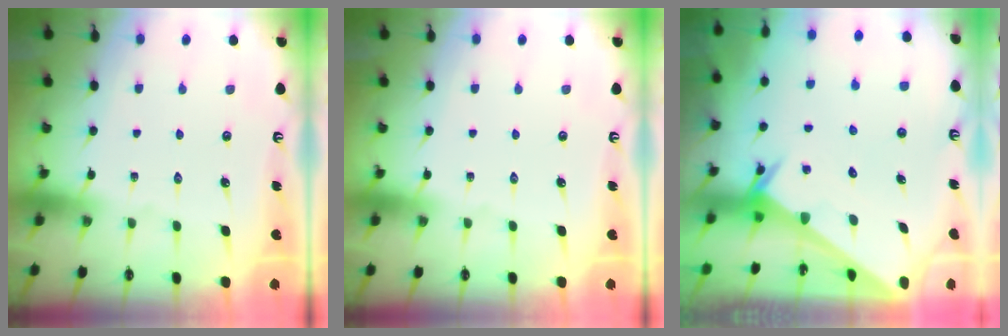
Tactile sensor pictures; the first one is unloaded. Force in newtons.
{"total": 0.0}
{"total": 3.5, "press": 3.4, "slide": 0.4}